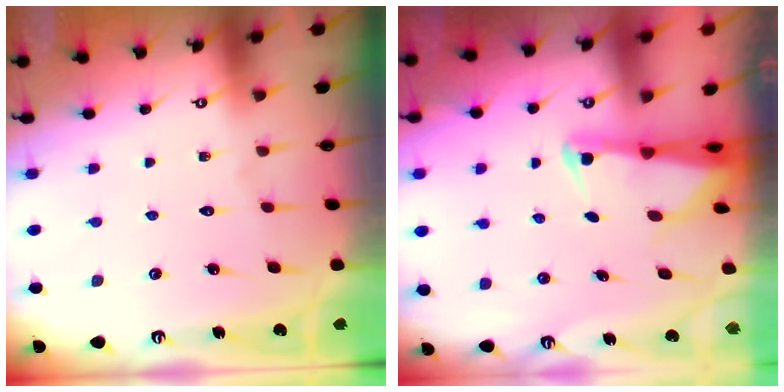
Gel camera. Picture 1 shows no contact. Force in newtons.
{"total": 2.6, "press": 2.6, "slide": 0.5}